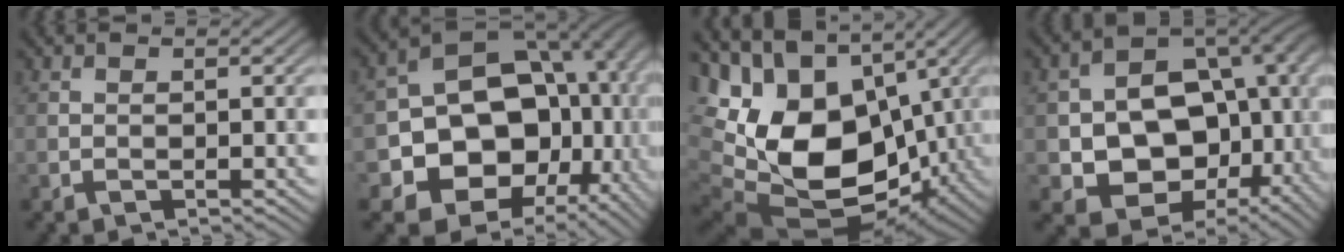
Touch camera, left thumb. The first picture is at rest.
{"total": 19.5, "force": [-1.8, 15.7, 11.5], "torque": [-0.212, -0.051, -0.003]}
{"total": 21.2, "force": [0.6, 14.1, 15.8], "torque": [-0.312, -0.005, 0.027]}
{"total": 18.4, "force": [0.3, 13.8, 12.2], "torque": [-0.210, -0.046, 0.050]}